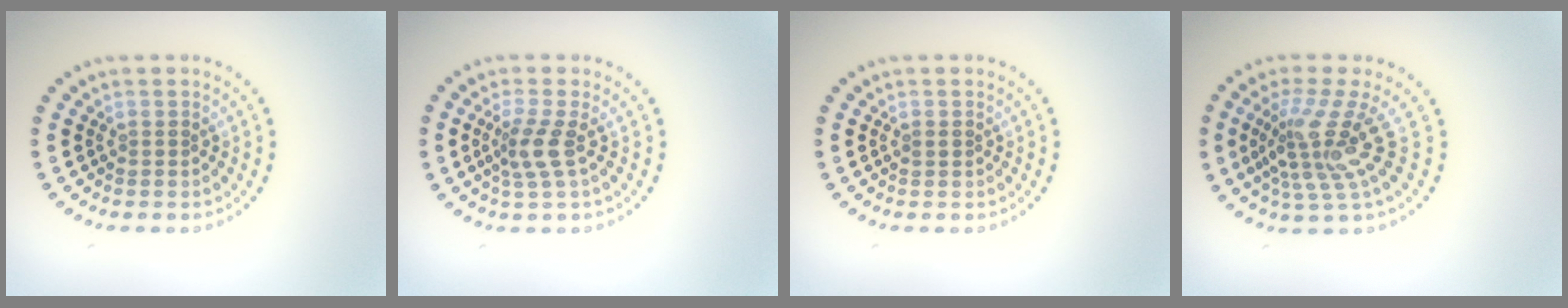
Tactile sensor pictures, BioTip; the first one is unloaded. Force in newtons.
{"total": 2.4, "press": 1.8, "slide": 1.6}
{"total": 0.5, "press": 0.5, "slide": 0.0}
{"total": 4.8, "press": 3.2, "slide": 3.6}